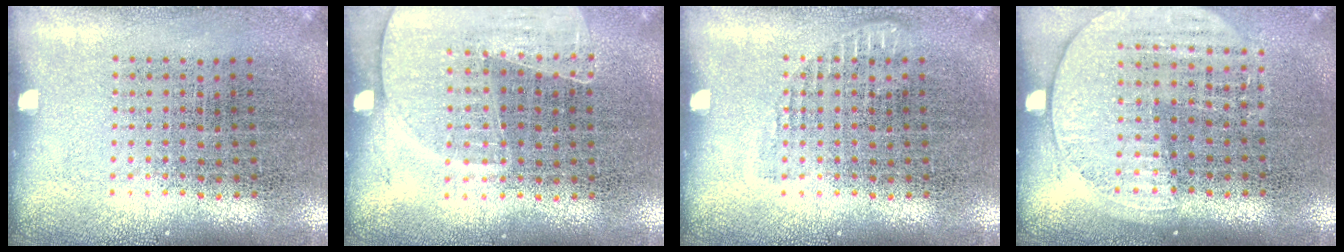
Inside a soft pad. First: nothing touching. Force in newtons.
{"total": 1.6, "press": 1.4, "slide": 0.7}
{"total": 0.7, "press": 0.7, "slide": 0.3}
{"total": 1.5, "press": 1.4, "slide": 0.6}